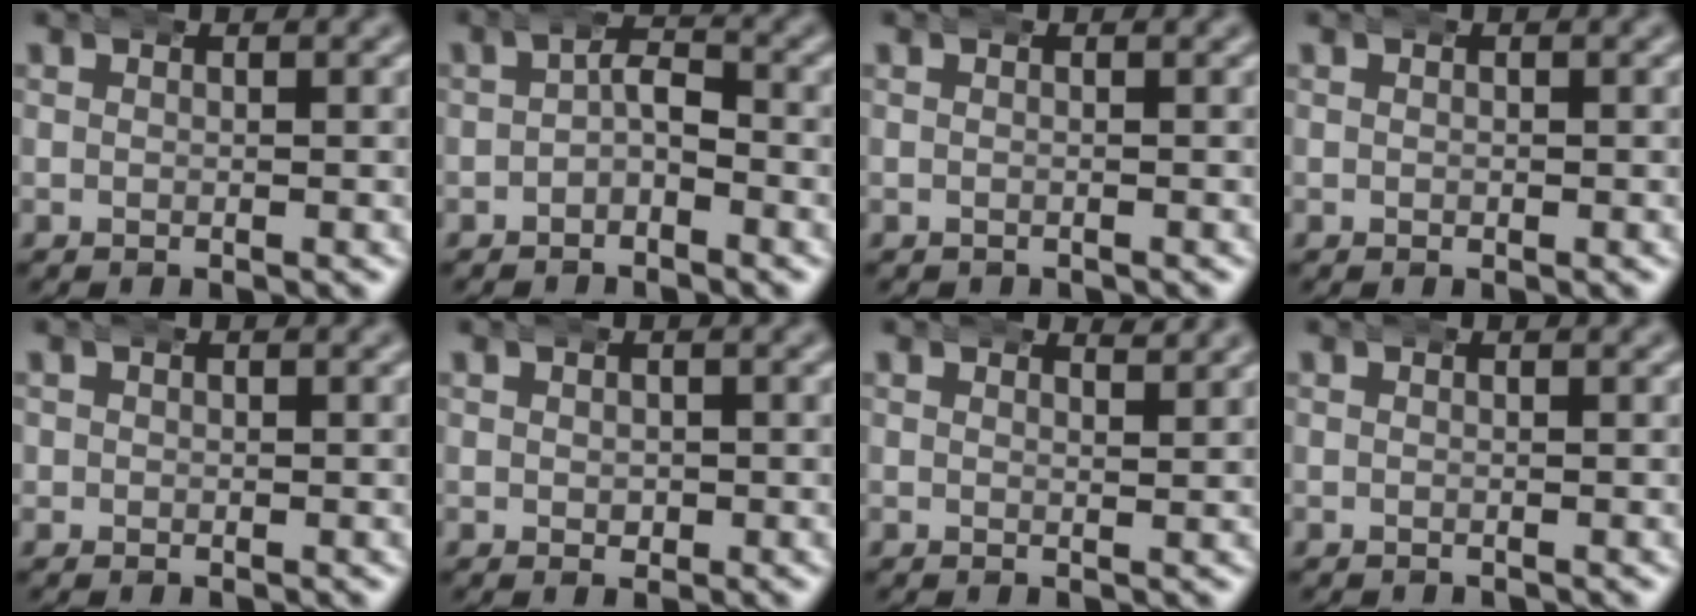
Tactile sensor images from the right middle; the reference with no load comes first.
{"total": 2.4, "force": [-0.7, 1.7, 1.6], "torque": [-0.020, -0.003, -0.017]}
{"total": 0.7, "force": [-0.6, 0.1, -0.1], "torque": [-0.004, -0.007, -0.006]}
{"total": 0.0}
{"total": 0.8, "force": [0.2, 0.8, -0.1], "torque": [0.000, -0.001, 0.000]}
{"total": 1.0, "force": [0.1, 0.9, 0.4], "torque": [-0.009, -0.005, 0.003]}
{"total": 1.4, "force": [1.4, -0.1, 0.3], "torque": [0.000, -0.007, 0.022]}
{"total": 0.0}